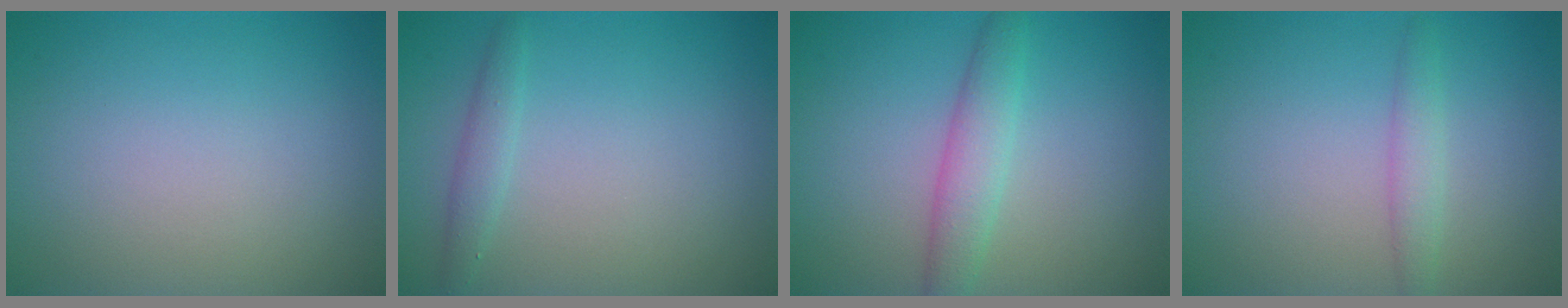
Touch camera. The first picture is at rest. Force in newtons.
{"total": 1.4, "press": 1.4, "slide": 0.0}
{"total": 2.9, "press": 2.9, "slide": 0.2}
{"total": 1.7, "press": 1.6, "slide": 0.2}